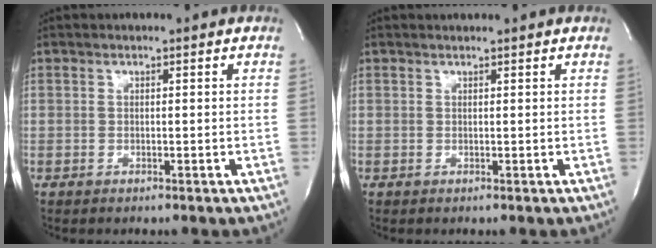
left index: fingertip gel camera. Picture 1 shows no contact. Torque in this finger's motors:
{"motor_torque": [0.17, -0.11, 0.02, -0.01]}